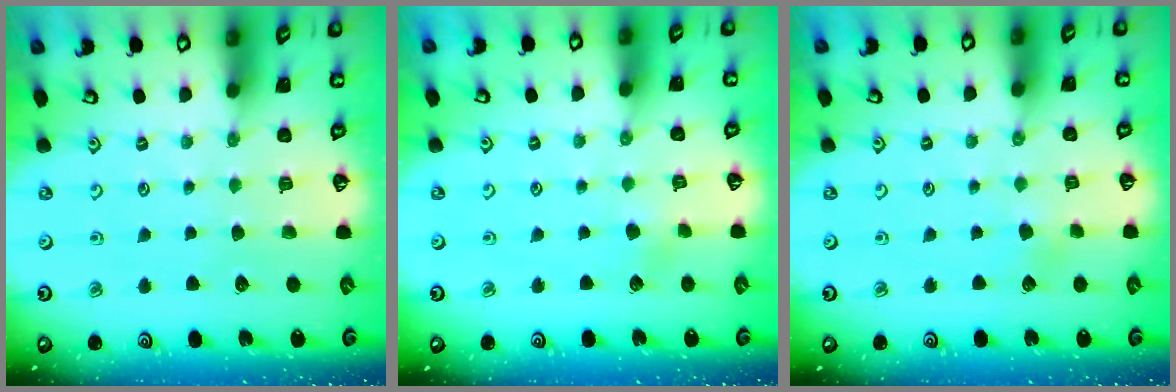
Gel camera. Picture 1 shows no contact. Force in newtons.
{"total": 1.9, "press": 1.9, "slide": 0.2}
{"total": 2.1, "press": 2.1, "slide": 0.3}